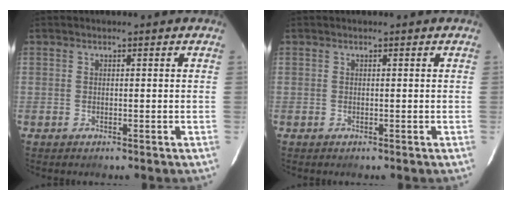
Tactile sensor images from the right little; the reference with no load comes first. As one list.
[{"total": 0.0}]